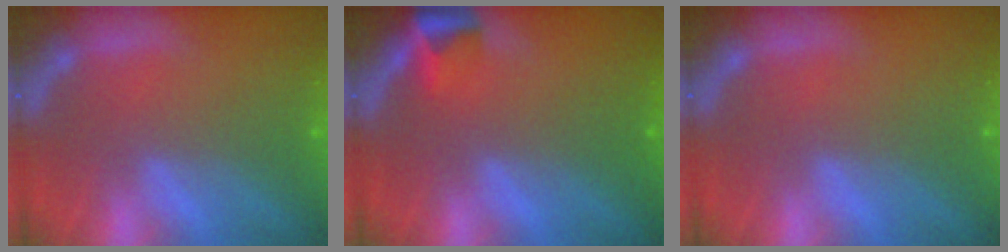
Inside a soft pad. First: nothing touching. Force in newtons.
{"total": 2.4}
{"total": 0.0}